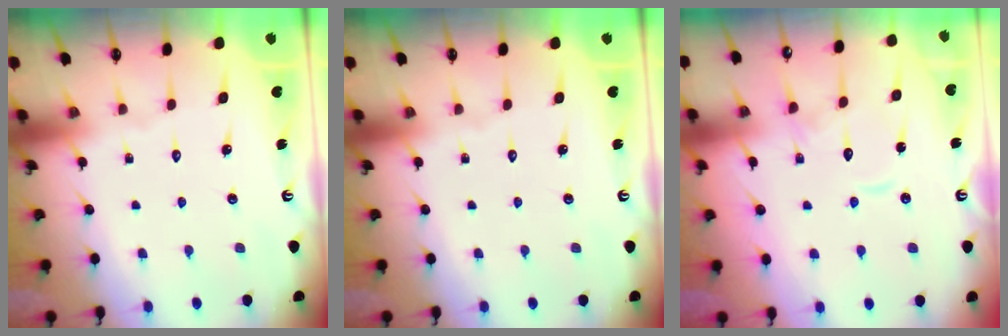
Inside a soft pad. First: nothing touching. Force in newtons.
{"total": 0.0}
{"total": 11.3, "press": 11.3, "slide": 0.8}